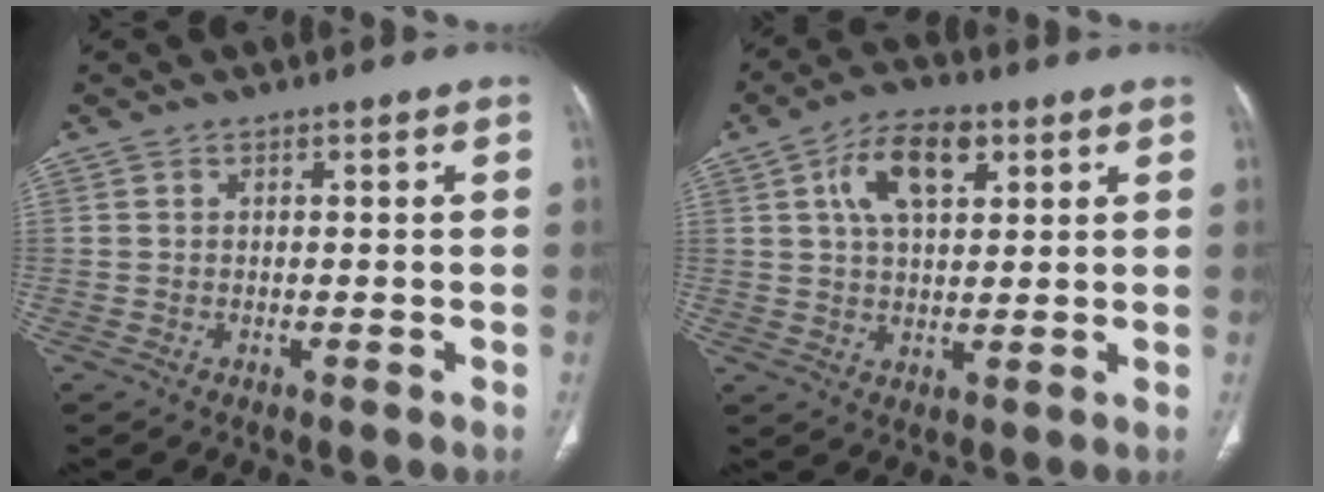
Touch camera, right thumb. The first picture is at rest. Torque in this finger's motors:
{"motor_torque": [0.04, 0.08, 0.04, -0.01, 0.13]}